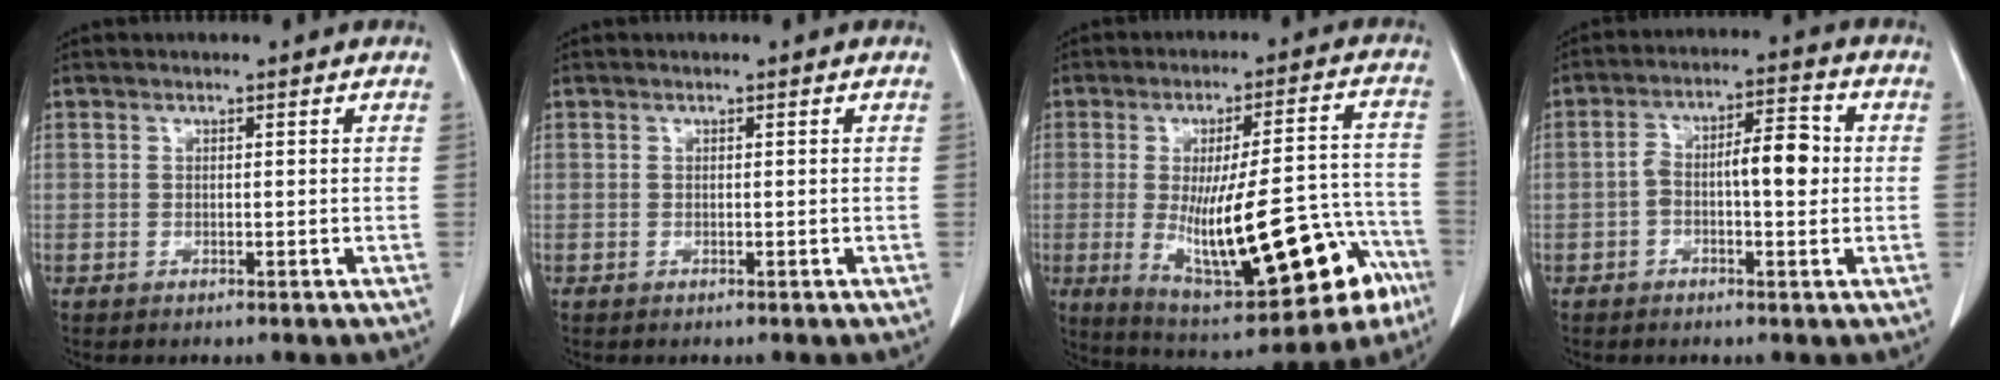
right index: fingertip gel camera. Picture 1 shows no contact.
{"total": 0.0}
{"total": 23.5, "force": [-8.1, 6.3, 21.2], "torque": [-0.279, 0.009, -0.092]}
{"total": 7.4, "force": [-0.6, 2.5, 6.9], "torque": [-0.120, 0.030, -0.011]}